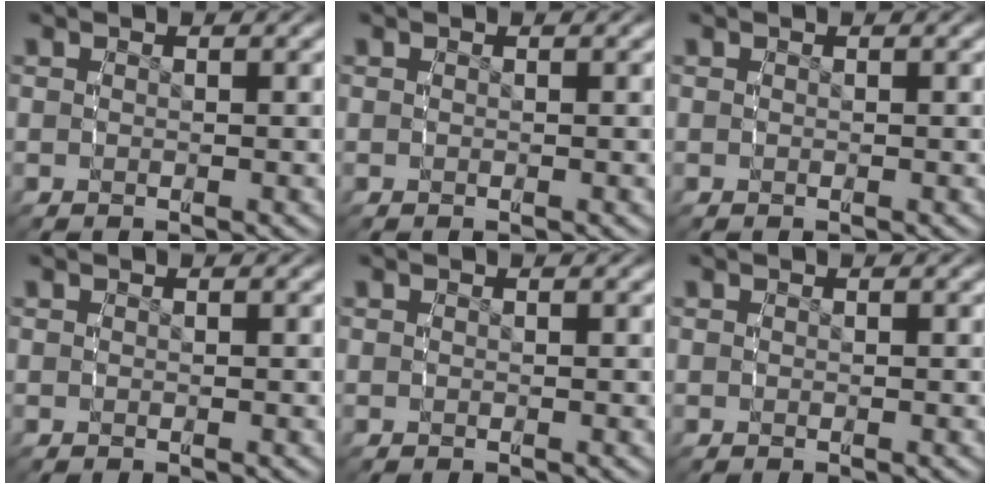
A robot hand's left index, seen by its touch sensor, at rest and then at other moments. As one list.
[{"total": 0.0}, {"total": 0.0}, {"total": 0.0}, {"total": 0.0}, {"total": 0.0}]